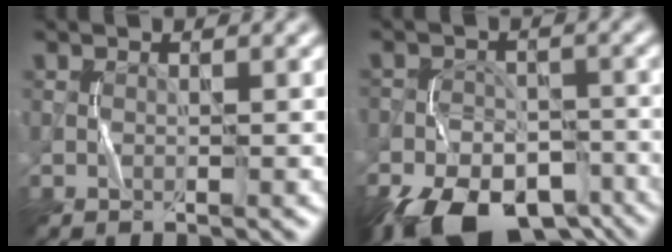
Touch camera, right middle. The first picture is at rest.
{"total": 13.0, "force": [-9.0, 7.0, 6.2], "torque": [-0.103, -0.029, -0.134]}